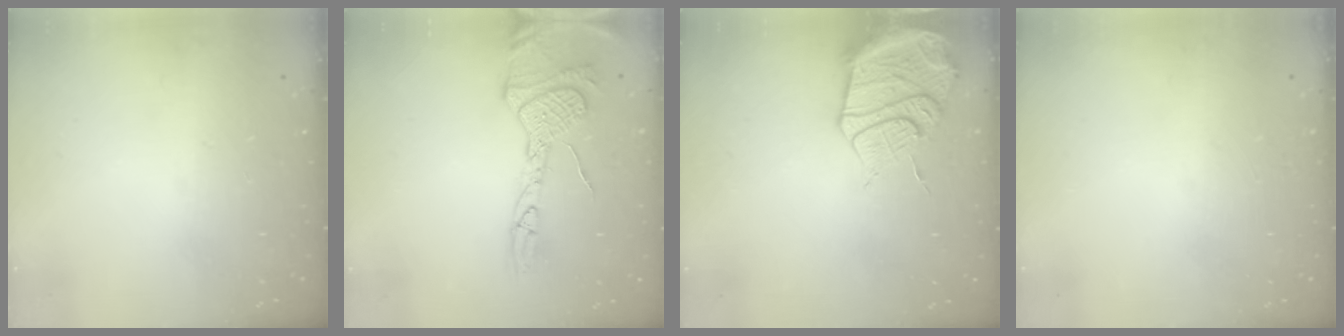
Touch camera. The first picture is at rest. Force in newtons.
{"total": 16.0, "press": 15.9, "slide": 1.6}
{"total": 17.2, "press": 17.1, "slide": 1.7}
{"total": 0.0}